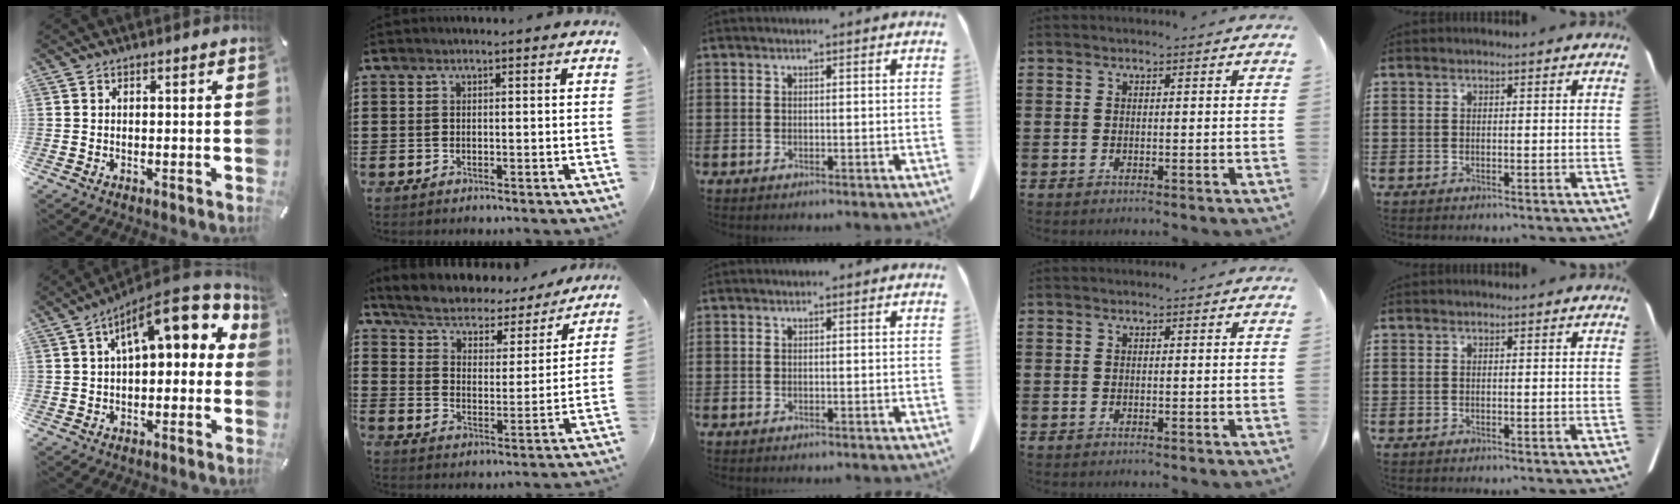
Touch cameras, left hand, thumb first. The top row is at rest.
{"thumb": {"total": 14.4, "force": [5.6, 6.5, 11.6], "torque": [-0.170, -0.023, 0.096]}, "index": {"total": 4.6, "force": [4.4, 1.0, 1.0], "torque": [-0.044, -0.031, 0.068]}}